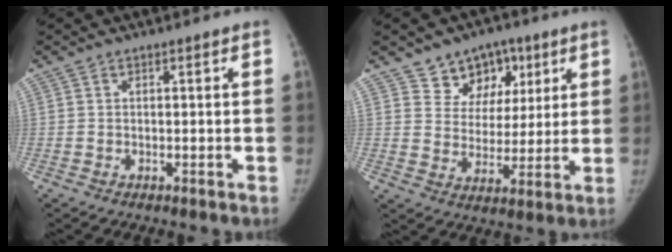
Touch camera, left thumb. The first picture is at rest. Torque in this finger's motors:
{"motor_torque": [0.01, 0.05, 0.02, 0.04, 0.00]}